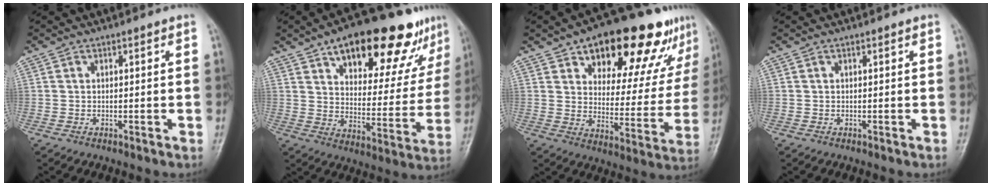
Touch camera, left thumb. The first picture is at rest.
{"total": 23.5, "force": [14.5, 9.9, 15.7], "torque": [-0.165, -0.031, 0.214]}
{"total": 22.9, "force": [14.2, 10.2, 14.8], "torque": [-0.152, -0.033, 0.205]}
{"total": 0.0}